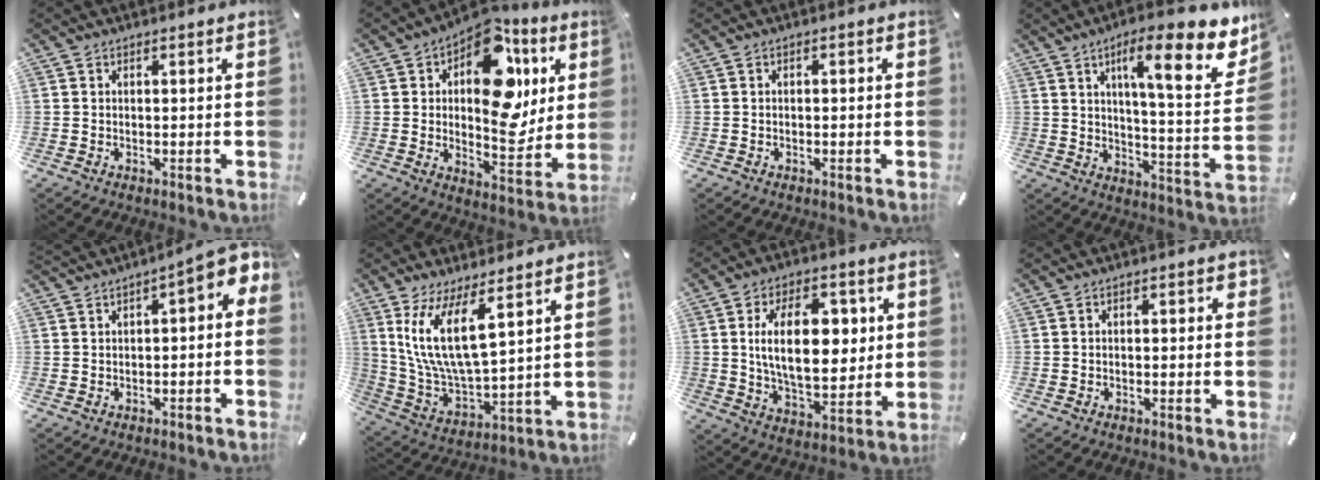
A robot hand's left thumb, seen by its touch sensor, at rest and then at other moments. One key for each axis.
{"total": 20.9, "fx": 7.5, "fy": 11.9, "fz": 15.4, "tx": -0.205, "ty": -0.048, "tz": 0.127}
{"total": 0.8, "fx": -0.5, "fy": 0.4, "fz": 0.5, "tx": -0.012, "ty": 0.001, "tz": -0.010}
{"total": 18.4, "fx": 9.9, "fy": 5.0, "fz": 14.6, "tx": -0.207, "ty": -0.059, "tz": 0.148}
{"total": 5.2, "fx": 2.0, "fy": 2.1, "fz": 4.3, "tx": -0.061, "ty": -0.019, "tz": 0.028}
{"total": 14.0, "fx": 7.0, "fy": 4.9, "fz": 11.0, "tx": -0.246, "ty": -0.030, "tz": 0.127}
{"total": 17.6, "fx": 3.1, "fy": 10.1, "fz": 14.0, "tx": -0.237, "ty": 0.004, "tz": 0.051}
{"total": 1.5, "fx": -0.9, "fy": 0.9, "fz": 0.9, "tx": -0.018, "ty": 0.007, "tz": -0.017}